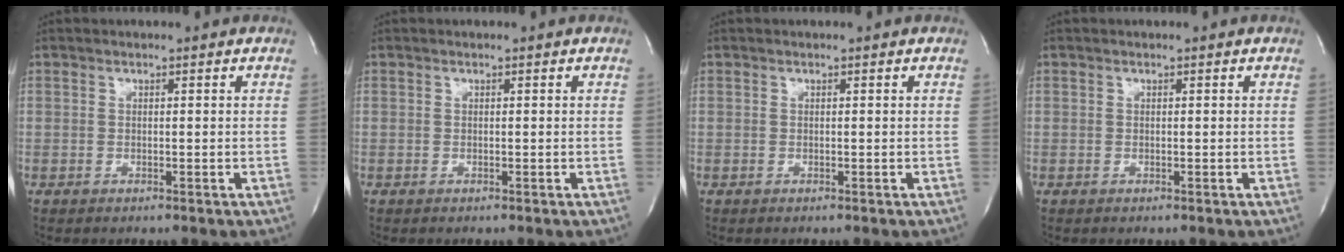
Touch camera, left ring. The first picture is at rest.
{"total": 0.0}
{"total": 0.0}
{"total": 0.0}